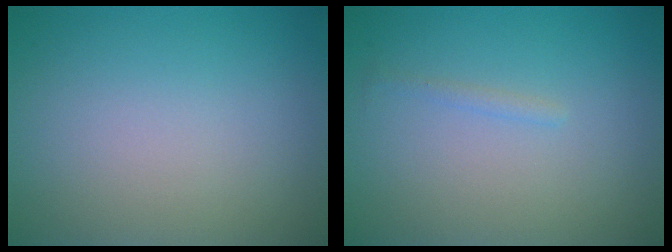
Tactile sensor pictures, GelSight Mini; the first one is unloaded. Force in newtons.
{"total": 0.6, "press": 0.6, "slide": 0.0}